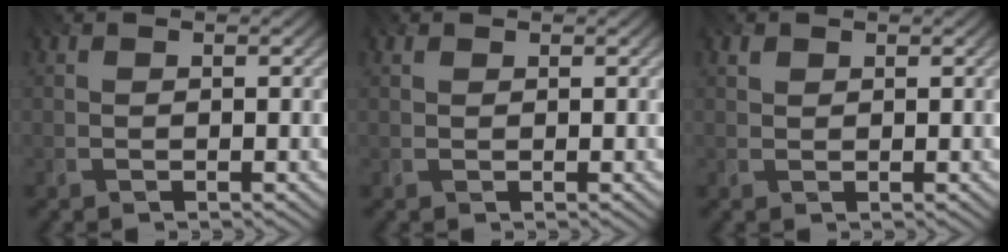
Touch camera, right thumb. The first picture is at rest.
{"total": 0.8, "force": [0.6, 0.5, 0.4], "torque": [-0.009, 0.000, 0.010]}
{"total": 0.7, "force": [0.4, 0.5, 0.3], "torque": [-0.005, -0.002, 0.010]}